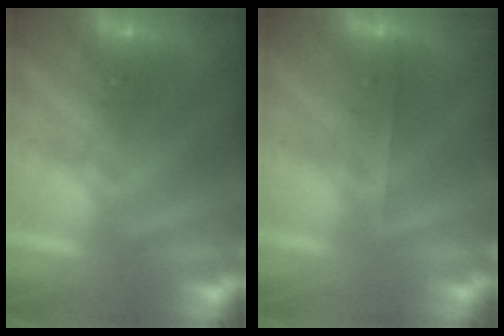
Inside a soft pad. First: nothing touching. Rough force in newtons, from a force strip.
{"total": 1.9}